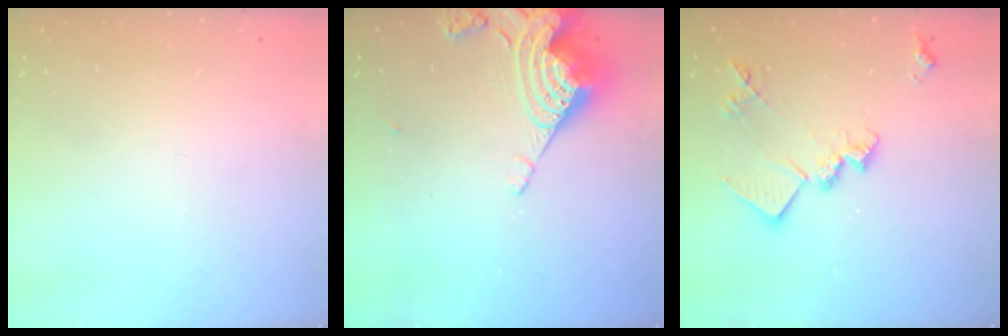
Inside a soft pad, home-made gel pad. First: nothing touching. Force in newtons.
{"total": 14.8, "press": 14.7, "slide": 1.7}
{"total": 15.2, "press": 15.2, "slide": 0.8}